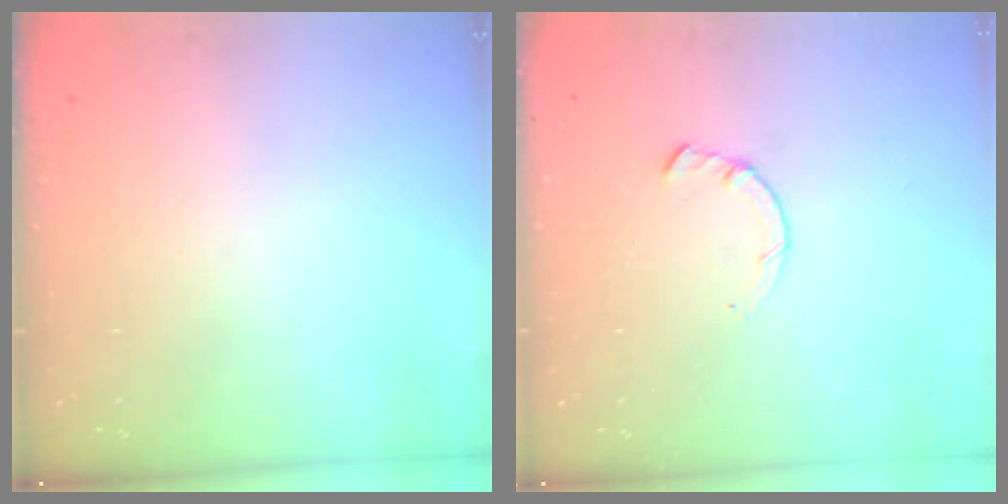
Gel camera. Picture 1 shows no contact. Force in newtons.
{"total": 1.4, "press": 1.4, "slide": 0.2}